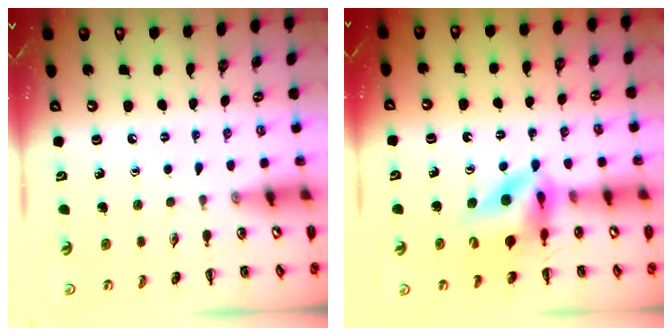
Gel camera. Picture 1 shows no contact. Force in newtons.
{"total": 11.5, "press": 10.9, "slide": 3.5}